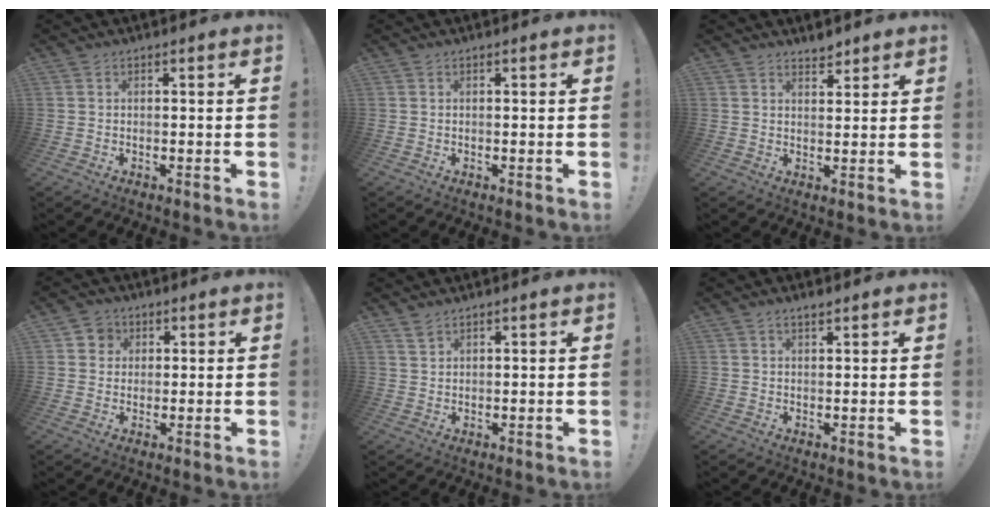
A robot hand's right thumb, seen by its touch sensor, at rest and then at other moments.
{"total": 0.0}
{"total": 3.1, "force": [2.9, 1.1, 0.7], "torque": [0.011, -0.025, 0.048]}
{"total": 4.2, "force": [1.2, 3.9, 0.9], "torque": [-0.014, -0.001, 0.023]}
{"total": 2.1, "force": [1.8, 0.9, 0.8], "torque": [-0.005, -0.014, 0.032]}
{"total": 1.6, "force": [1.3, 0.4, 0.9], "torque": [-0.011, -0.002, 0.022]}